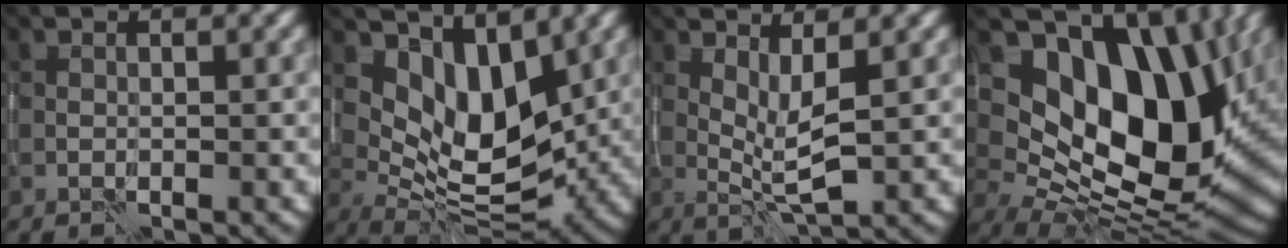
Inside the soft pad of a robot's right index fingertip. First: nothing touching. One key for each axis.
{"total": 6.9, "fx": 3.2, "fy": 3.4, "fz": 5.0, "tx": -0.090, "ty": -0.019, "tz": 0.055}
{"total": 2.9, "fx": 0.9, "fy": 0.5, "fz": 2.7, "tx": -0.056, "ty": -0.009, "tz": 0.021}
{"total": 16.4, "fx": 5.4, "fy": 9.9, "fz": 12.0, "tx": -0.192, "ty": -0.002, "tz": 0.100}